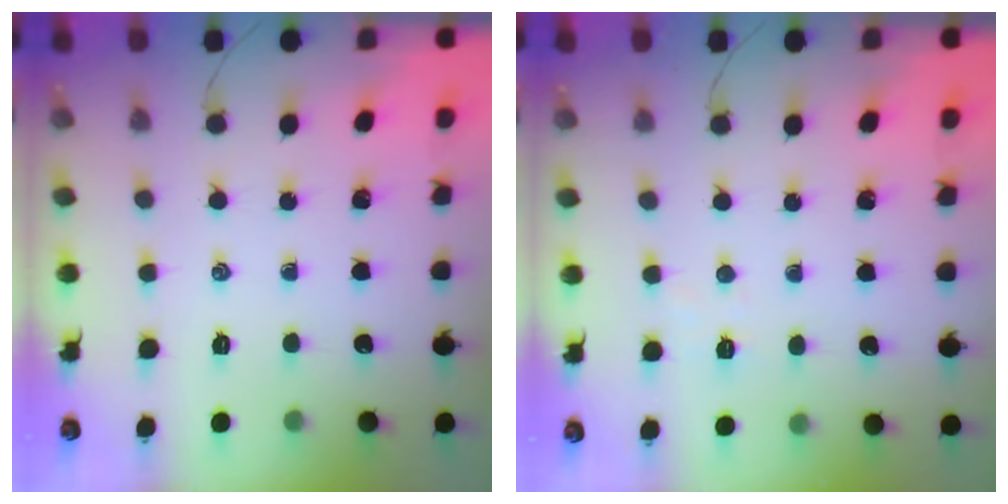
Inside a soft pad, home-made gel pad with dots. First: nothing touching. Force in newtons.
{"total": 2.5, "press": 2.4, "slide": 0.6}